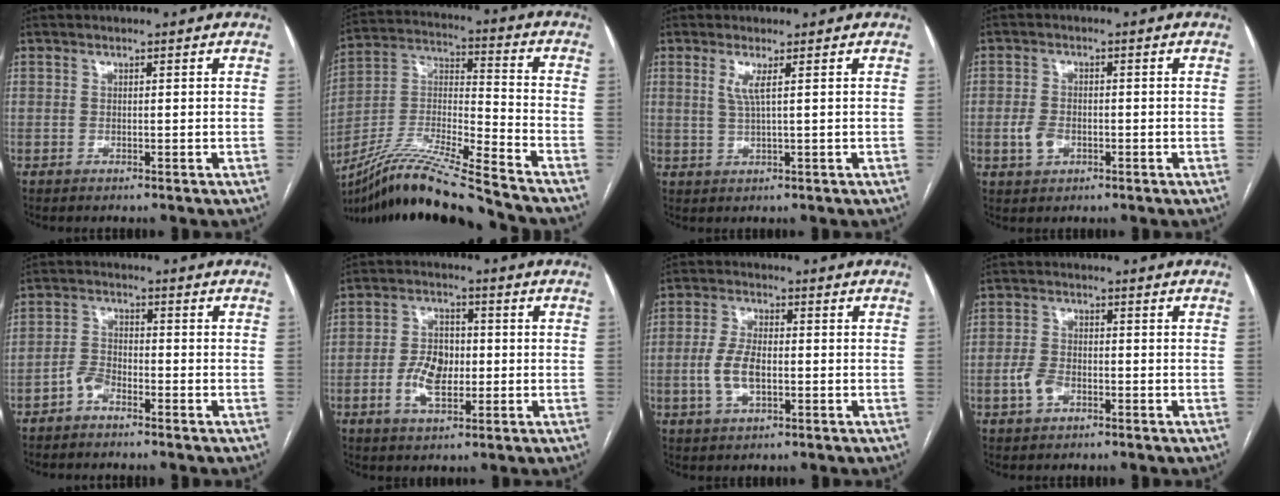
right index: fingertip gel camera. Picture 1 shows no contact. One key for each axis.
{"total": 19.3, "fx": -16.8, "fy": -1.1, "fz": 9.5, "tx": -0.206, "ty": -0.021, "tz": -0.308}
{"total": 2.5, "fx": 0.9, "fy": -0.2, "fz": 2.3, "tx": -0.055, "ty": -0.002, "tz": 0.020}
{"total": 3.4, "fx": -1.1, "fy": 2.4, "fz": 2.3, "tx": -0.047, "ty": 0.004, "tz": -0.014}
{"total": 3.0, "fx": -2.2, "fy": 1.4, "fz": 1.5, "tx": -0.033, "ty": 0.006, "tz": -0.043}
{"total": 7.2, "fx": -1.4, "fy": 4.1, "fz": 5.8, "tx": -0.120, "ty": 0.013, "tz": -0.022}
{"total": 6.3, "fx": -1.2, "fy": 2.9, "fz": 5.4, "tx": -0.121, "ty": 0.004, "tz": -0.020}
{"total": 3.8, "fx": -1.6, "fy": 2.4, "fz": 2.5, "tx": -0.055, "ty": 0.006, "tz": -0.029}